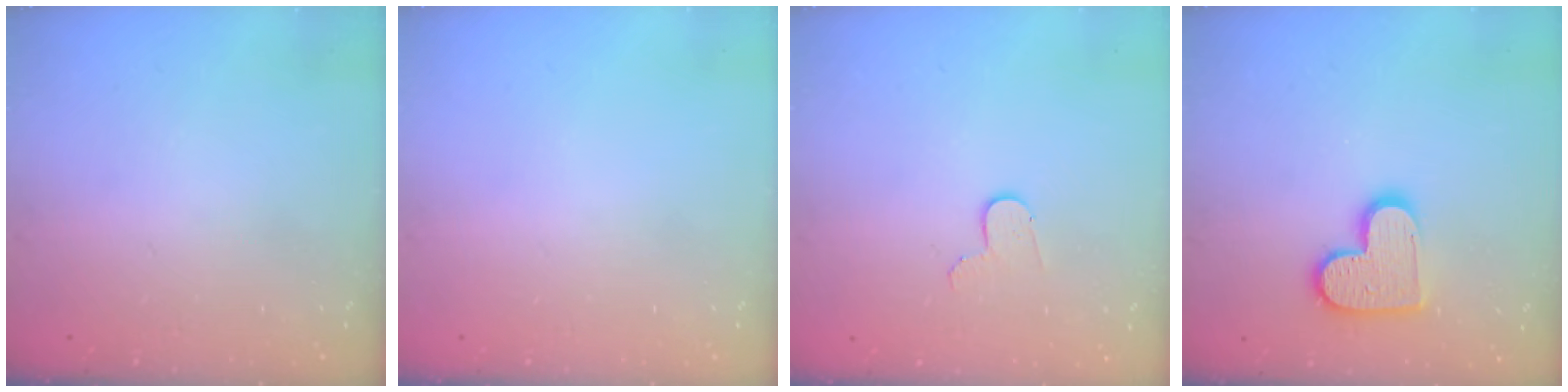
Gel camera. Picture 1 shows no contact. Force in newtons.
{"total": 0.0}
{"total": 4.1, "press": 4.1, "slide": 0.3}
{"total": 12.5, "press": 12.5, "slide": 0.7}